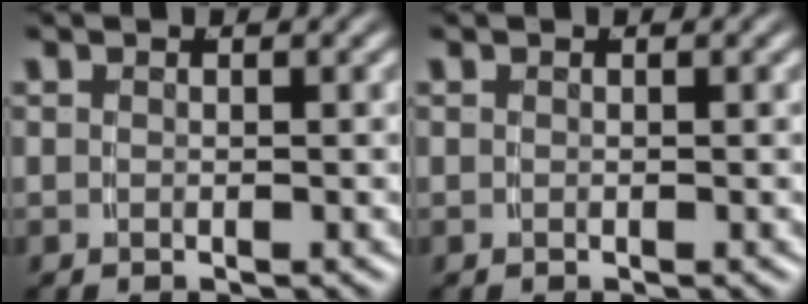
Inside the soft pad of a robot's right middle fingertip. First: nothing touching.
{"total": 0.0}